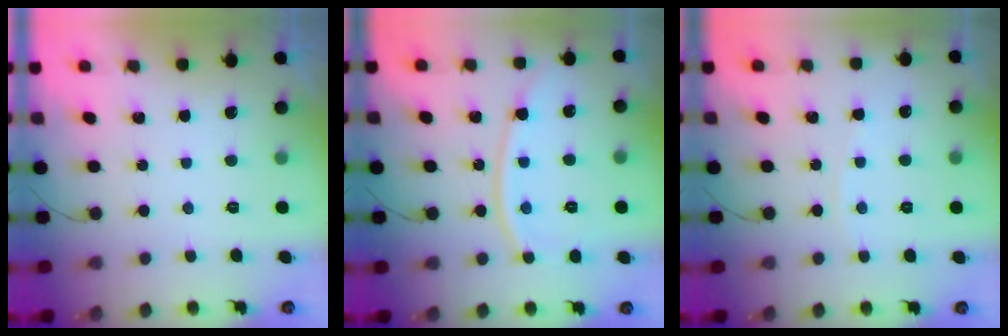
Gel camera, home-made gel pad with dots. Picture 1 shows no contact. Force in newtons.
{"total": 11.3, "press": 11.2, "slide": 1.3}
{"total": 2.6, "press": 2.6, "slide": 0.2}